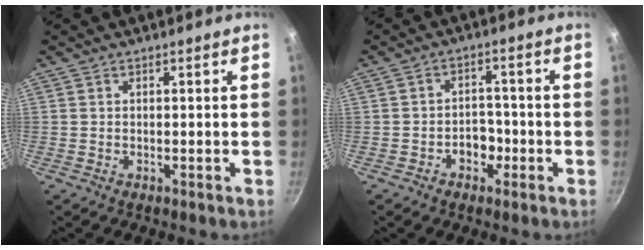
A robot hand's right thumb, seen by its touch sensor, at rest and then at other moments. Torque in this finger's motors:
{"motor_torque": [0.29, 0.03, 0.75, -0.15, 0.00]}